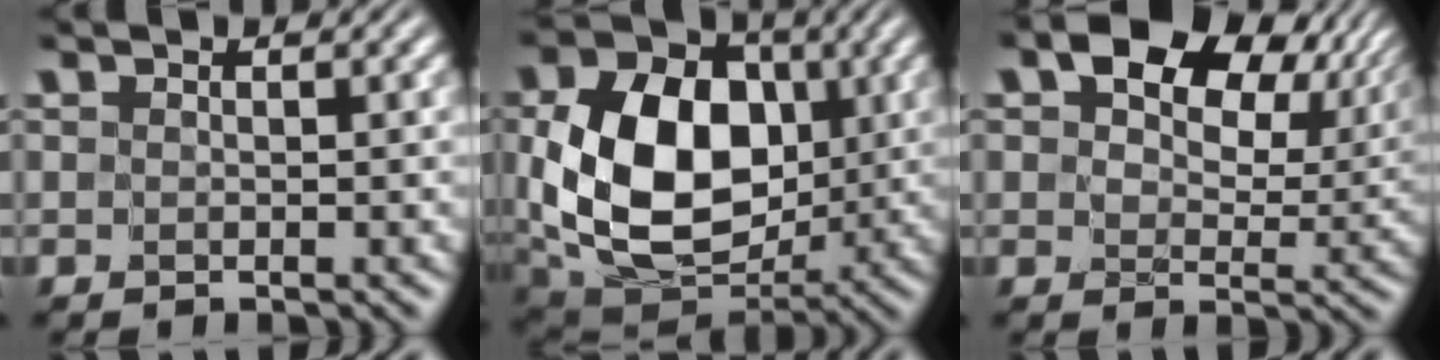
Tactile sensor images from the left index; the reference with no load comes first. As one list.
[{"total": 11.9, "force": [0.0, 8.4, 8.4], "torque": [-0.166, -0.009, 0.008]}, {"total": 10.5, "force": [5.3, 6.0, 6.8], "torque": [-0.102, 0.003, 0.094]}]